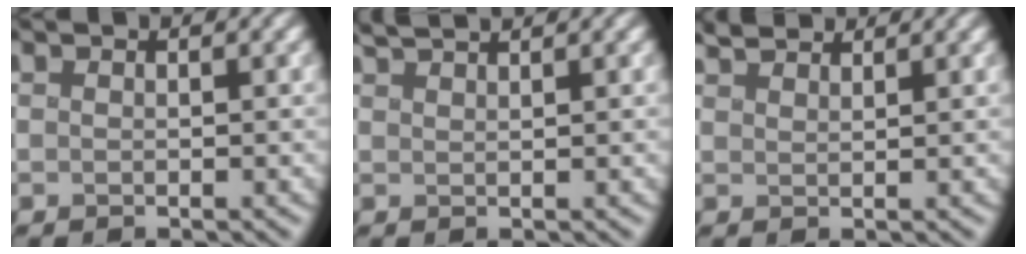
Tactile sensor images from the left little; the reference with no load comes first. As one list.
[{"total": 3.0, "force": [2.6, 0.5, 1.5], "torque": [-0.016, 0.019, 0.026]}, {"total": 3.7, "force": [3.4, 0.9, 1.3], "torque": [-0.015, 0.016, 0.038]}]